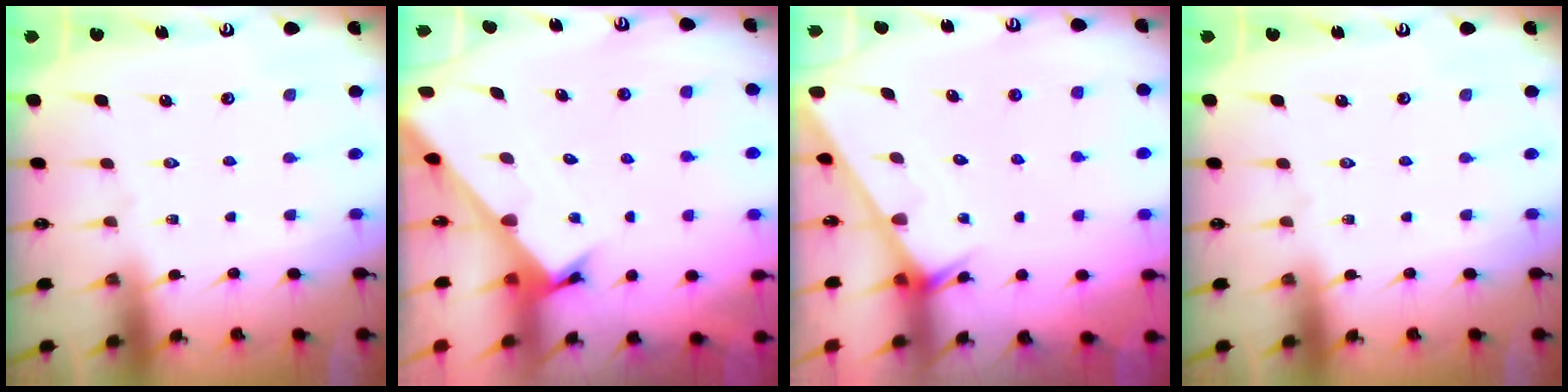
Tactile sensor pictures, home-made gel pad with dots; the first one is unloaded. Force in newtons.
{"total": 2.6, "press": 2.6, "slide": 0.2}
{"total": 2.0, "press": 2.0, "slide": 0.0}
{"total": 0.0}